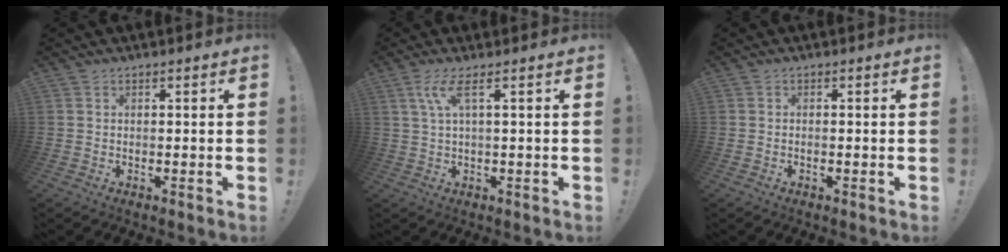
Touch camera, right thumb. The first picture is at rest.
{"total": 5.6, "force": [2.3, 0.7, 5.0], "torque": [-0.099, -0.004, 0.039]}
{"total": 0.5, "force": [-0.5, 0.0, 0.2], "torque": [-0.010, 0.001, -0.007]}